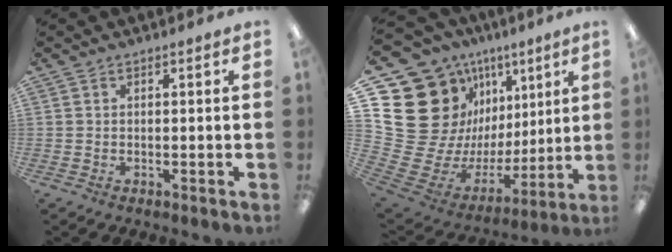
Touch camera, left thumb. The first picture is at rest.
{"total": 24.6, "force": [9.4, 19.1, 12.3], "torque": [-0.232, -0.089, 0.226]}